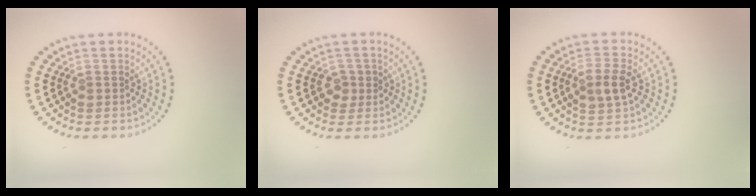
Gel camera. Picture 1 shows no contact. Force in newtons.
{"total": 1.2, "press": 1.1, "slide": 0.4}
{"total": 2.7, "press": 2.7, "slide": 0.4}